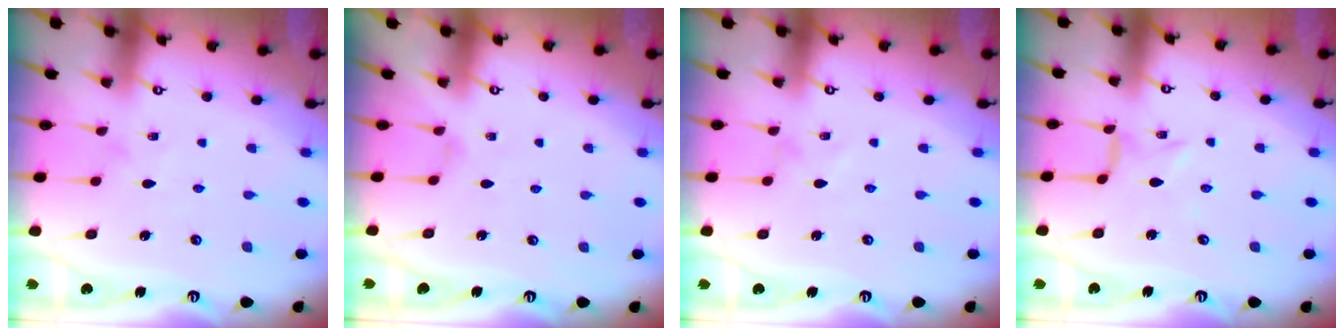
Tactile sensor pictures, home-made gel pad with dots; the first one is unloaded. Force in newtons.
{"total": 0.0}
{"total": 0.0}
{"total": 0.6, "press": 0.5, "slide": 0.3}